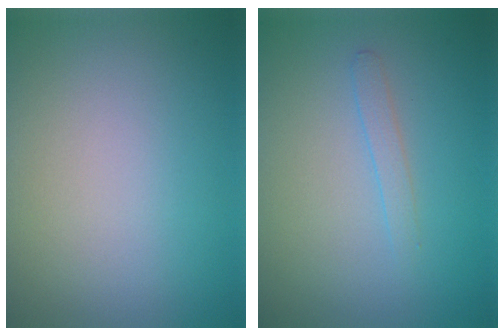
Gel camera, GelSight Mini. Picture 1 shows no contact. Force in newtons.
{"total": 1.0, "press": 1.0, "slide": 0.1}